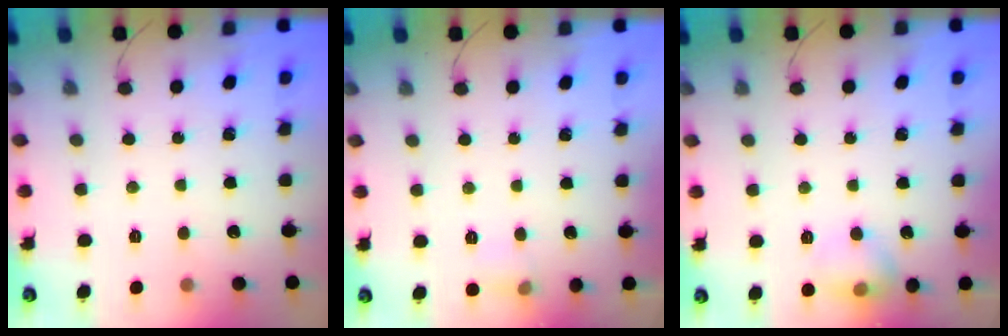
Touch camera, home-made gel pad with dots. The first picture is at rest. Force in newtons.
{"total": 4.8, "press": 4.6, "slide": 1.4}
{"total": 7.7, "press": 7.6, "slide": 1.3}